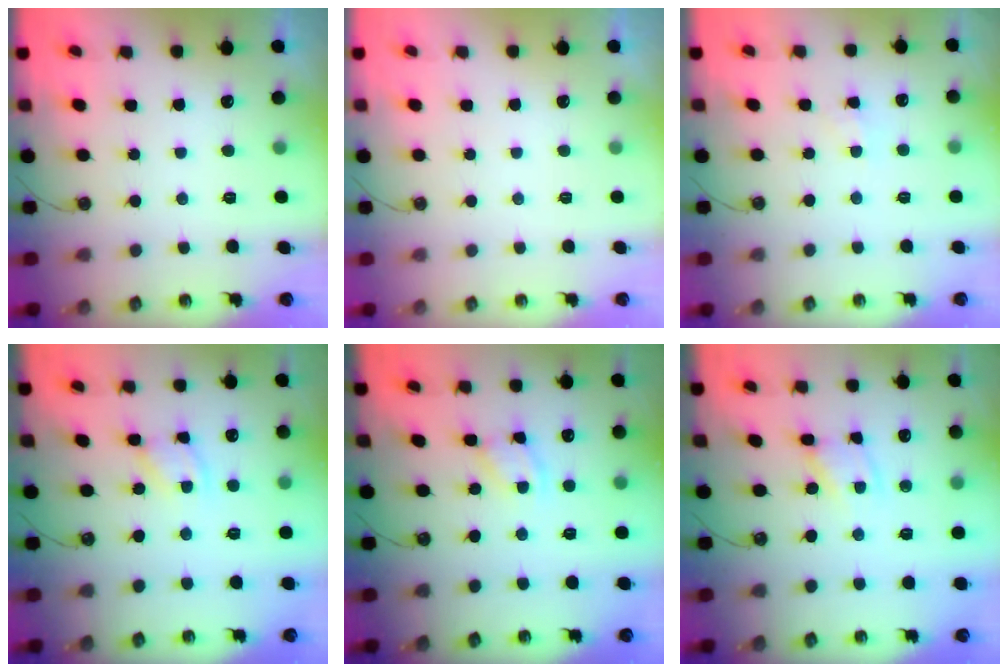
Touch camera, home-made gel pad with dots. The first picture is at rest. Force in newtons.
{"total": 0.0}
{"total": 2.0, "press": 2.0, "slide": 0.3}
{"total": 4.1, "press": 4.1, "slide": 0.2}
{"total": 3.5, "press": 3.5, "slide": 0.2}
{"total": 3.0, "press": 3.0, "slide": 0.1}